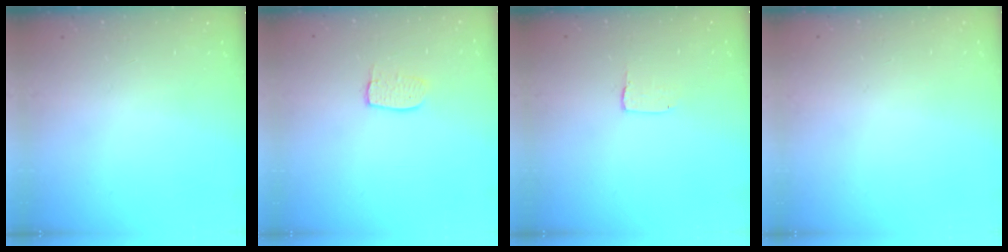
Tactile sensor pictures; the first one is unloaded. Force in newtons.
{"total": 5.8, "press": 5.8, "slide": 0.4}
{"total": 2.0, "press": 2.0, "slide": 0.1}
{"total": 0.7, "press": 0.6, "slide": 0.3}